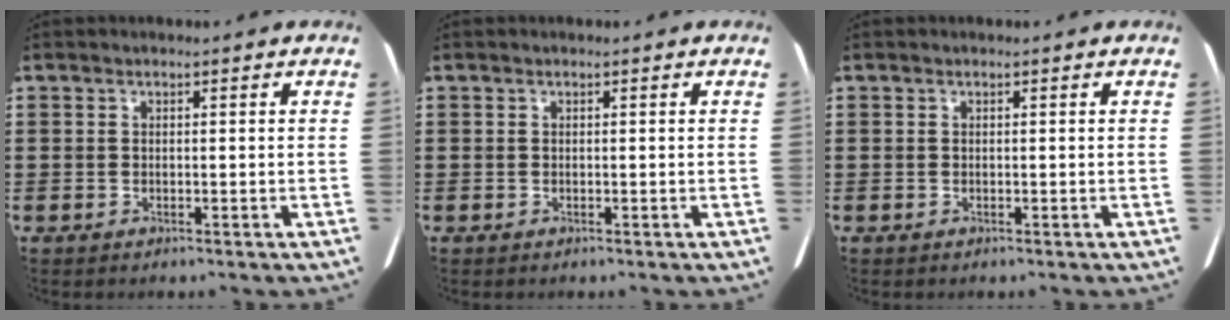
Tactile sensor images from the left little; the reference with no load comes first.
{"total": 0.0}
{"total": 0.0}